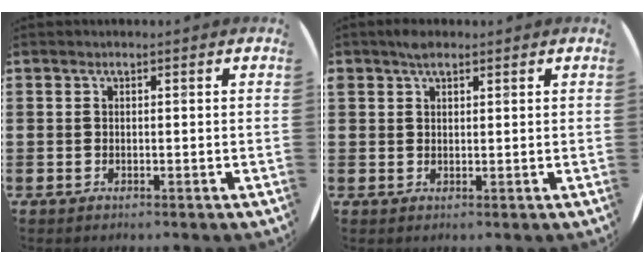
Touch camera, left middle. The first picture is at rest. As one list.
[{"total": 1.7, "force": [1.4, 0.8, 0.6], "torque": [-0.006, 0.000, 0.025]}]